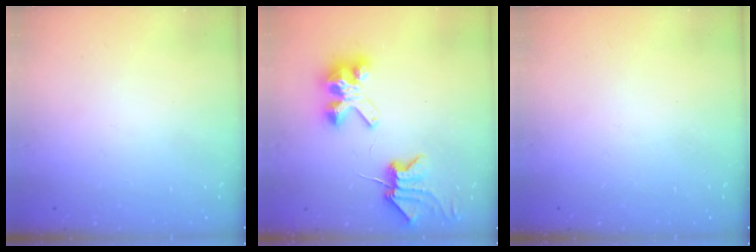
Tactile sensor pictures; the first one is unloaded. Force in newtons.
{"total": 7.8, "press": 7.7, "slide": 1.0}
{"total": 0.0}